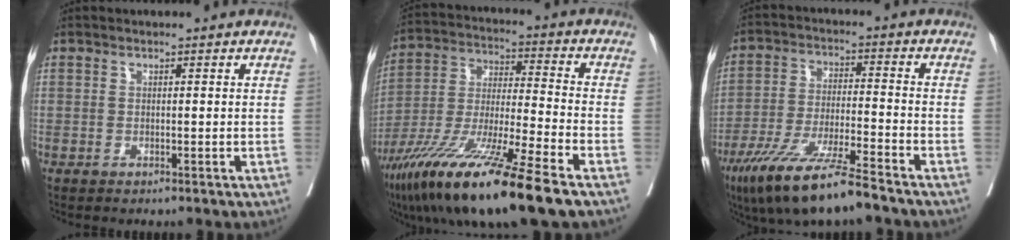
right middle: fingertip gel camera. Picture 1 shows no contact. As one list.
[{"total": 20.1, "force": [-12.9, 0.5, 15.3], "torque": [-0.284, -0.052, -0.233]}, {"total": 12.8, "force": [-9.3, 0.7, 8.8], "torque": [-0.165, -0.033, -0.166]}]